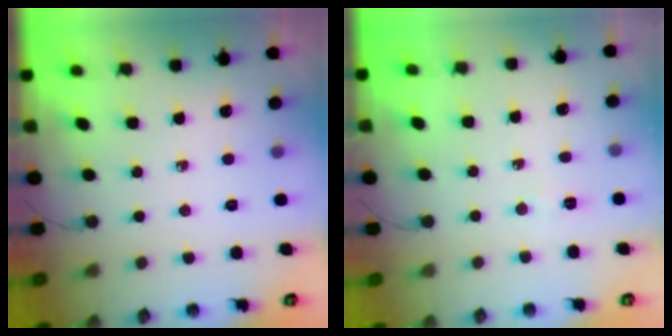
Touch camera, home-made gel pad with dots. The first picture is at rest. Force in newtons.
{"total": 2.4, "press": 2.3, "slide": 0.7}